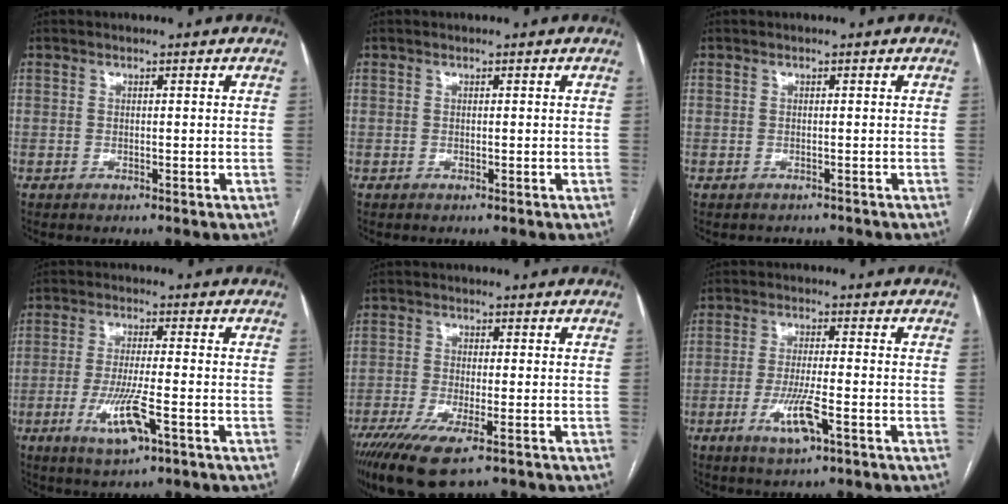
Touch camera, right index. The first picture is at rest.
{"total": 0.0}
{"total": 1.8, "force": [-1.6, 0.8, -0.2], "torque": [0.000, -0.003, -0.023]}
{"total": 7.6, "force": [-3.0, 0.9, 6.9], "torque": [-0.136, -0.016, -0.052]}
{"total": 9.6, "force": [-6.1, 2.1, 7.2], "torque": [-0.129, -0.025, -0.104]}
{"total": 6.4, "force": [-2.7, 0.7, 5.7], "torque": [-0.113, -0.011, -0.048]}